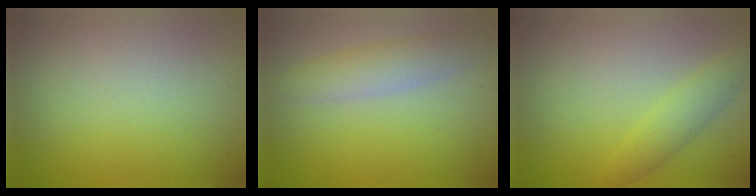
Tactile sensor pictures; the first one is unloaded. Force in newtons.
{"total": 3.1, "press": 3.1, "slide": 0.1}
{"total": 2.3, "press": 2.3, "slide": 0.2}